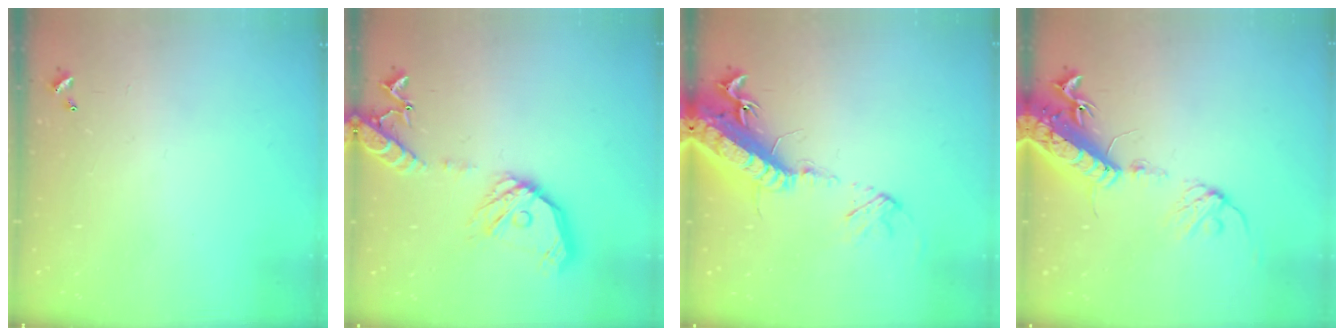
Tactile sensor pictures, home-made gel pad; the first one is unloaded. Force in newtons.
{"total": 17.9, "press": 17.7, "slide": 2.6}
{"total": 20.9, "press": 20.3, "slide": 4.9}
{"total": 17.9, "press": 17.4, "slide": 4.2}